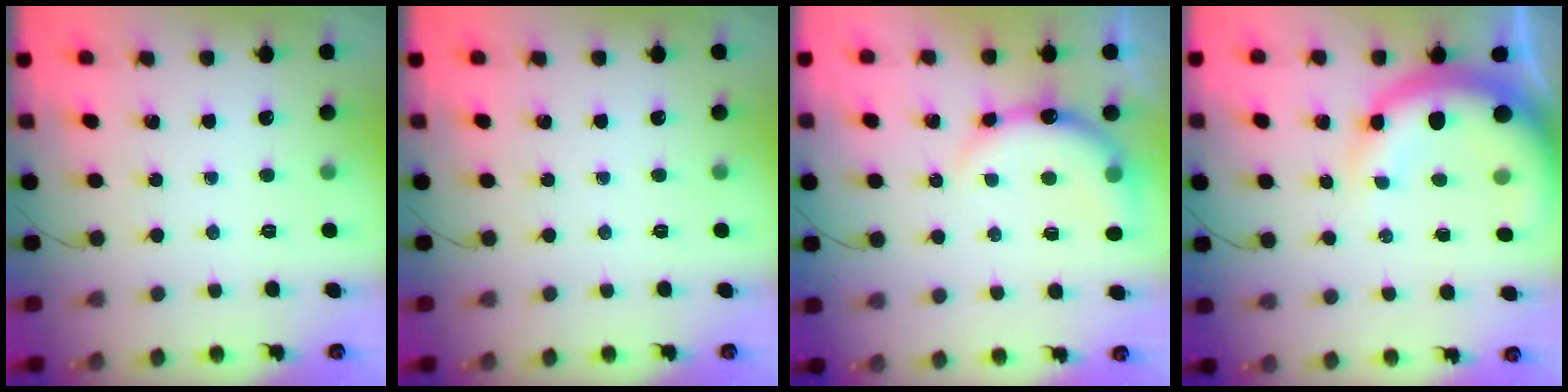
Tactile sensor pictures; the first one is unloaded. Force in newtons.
{"total": 0.0}
{"total": 8.5, "press": 8.5, "slide": 0.8}
{"total": 11.7, "press": 11.5, "slide": 2.3}